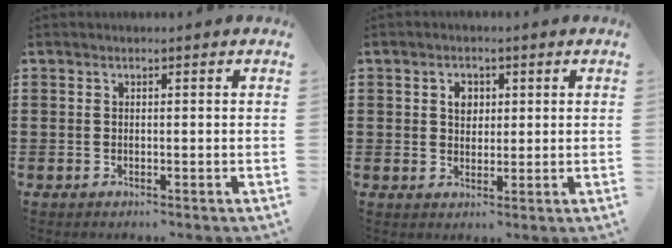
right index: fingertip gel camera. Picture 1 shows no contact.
{"total": 2.9, "force": [0.8, 2.2, 1.7], "torque": [-0.033, 0.007, 0.012]}